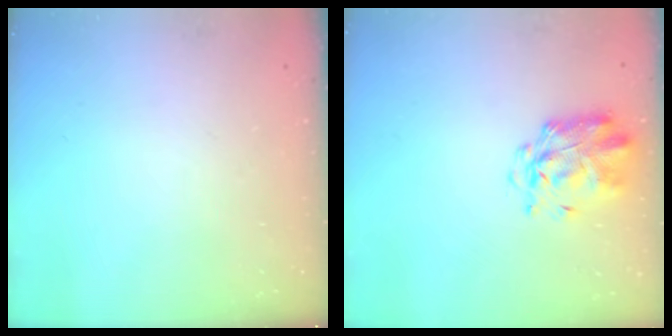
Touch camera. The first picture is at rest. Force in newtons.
{"total": 2.9, "press": 2.8, "slide": 0.8}